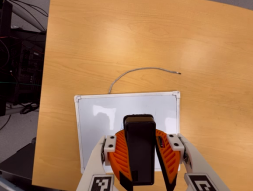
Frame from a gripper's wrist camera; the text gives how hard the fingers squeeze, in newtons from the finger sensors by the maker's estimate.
{"total": 12.5, "left": 10.7, "right": 14.4}